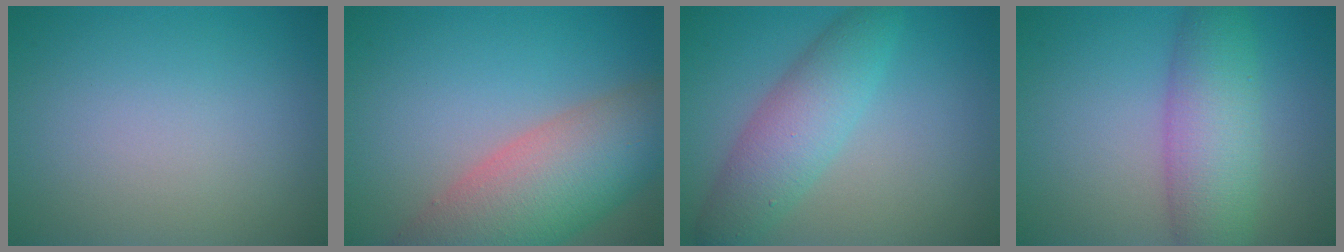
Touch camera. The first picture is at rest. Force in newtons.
{"total": 10.0, "press": 10.0, "slide": 0.7}
{"total": 4.8, "press": 4.8, "slide": 0.0}
{"total": 6.2, "press": 6.2, "slide": 0.2}